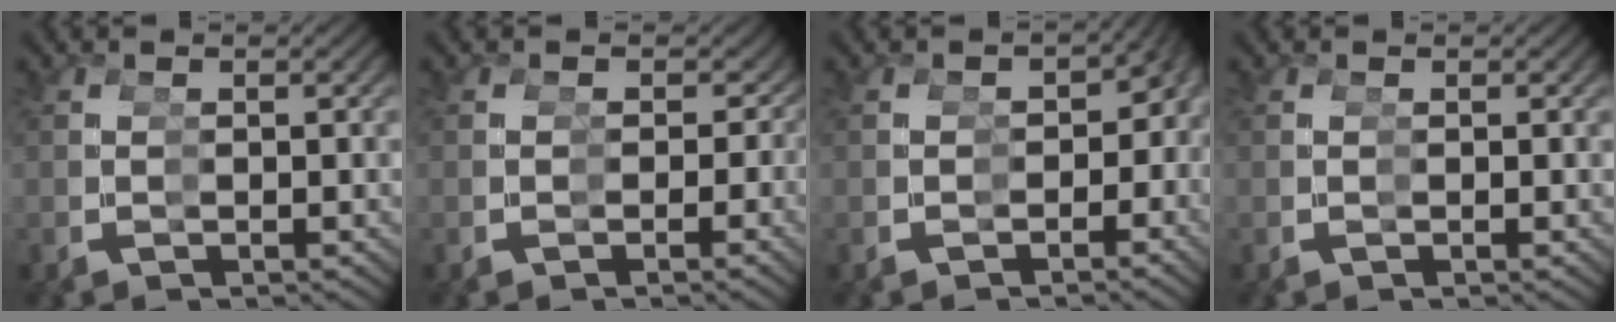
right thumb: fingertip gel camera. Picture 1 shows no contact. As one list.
[{"total": 3.3, "force": [-0.1, 3.1, 1.2], "torque": [-0.001, -0.019, 0.002]}, {"total": 4.3, "force": [-1.3, 3.4, 2.3], "torque": [-0.014, -0.021, -0.012]}, {"total": 0.0}]